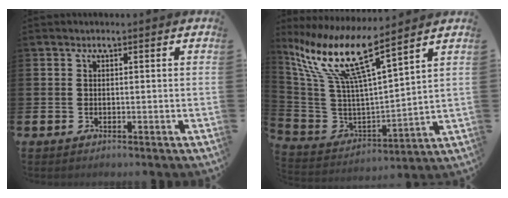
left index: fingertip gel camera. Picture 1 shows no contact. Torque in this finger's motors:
{"motor_torque": [0.78, -0.79, 1.05, 0.21]}